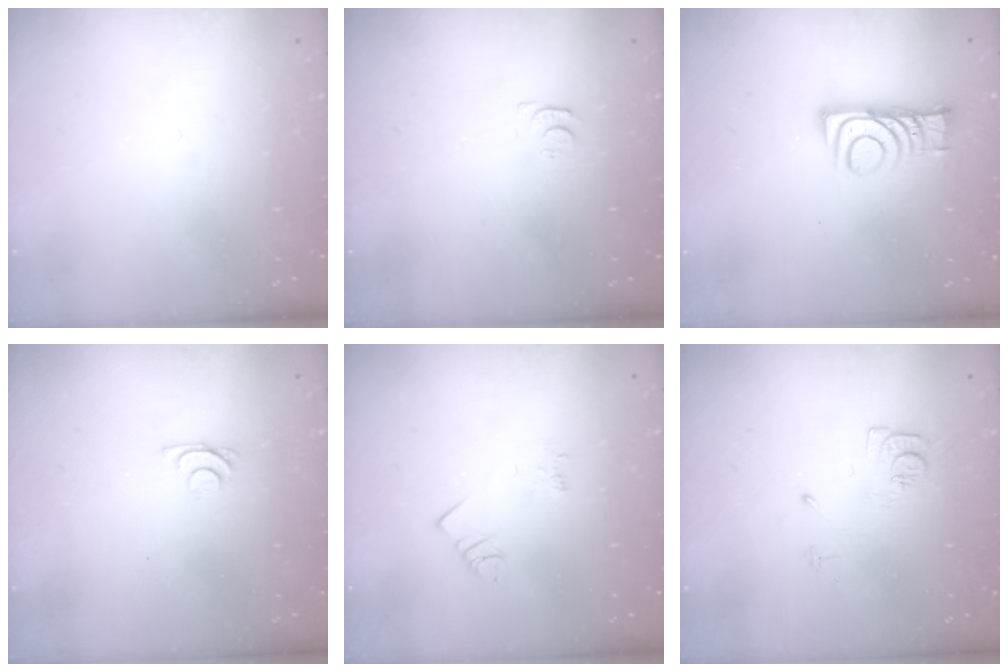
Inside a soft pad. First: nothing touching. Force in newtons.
{"total": 3.4, "press": 3.4, "slide": 0.5}
{"total": 8.8, "press": 8.8, "slide": 0.1}
{"total": 5.1, "press": 5.0, "slide": 0.9}
{"total": 1.4, "press": 1.4, "slide": 0.3}
{"total": 8.4, "press": 8.3, "slide": 0.8}